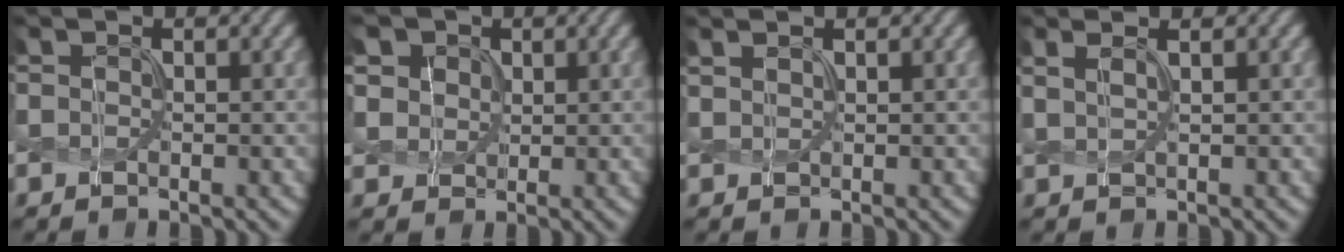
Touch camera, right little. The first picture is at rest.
{"total": 5.2, "force": [2.6, 3.9, 2.2], "torque": [-0.079, 0.007, 0.048]}
{"total": 1.1, "force": [0.9, 0.3, 0.7], "torque": [-0.011, -0.002, 0.012]}
{"total": 3.0, "force": [1.7, 1.2, 2.1], "torque": [-0.031, 0.013, 0.011]}